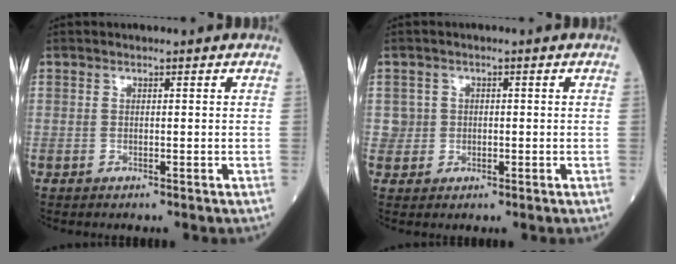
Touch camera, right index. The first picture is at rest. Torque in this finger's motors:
{"motor_torque": [-0.12, 0.07, -0.03, -0.03]}